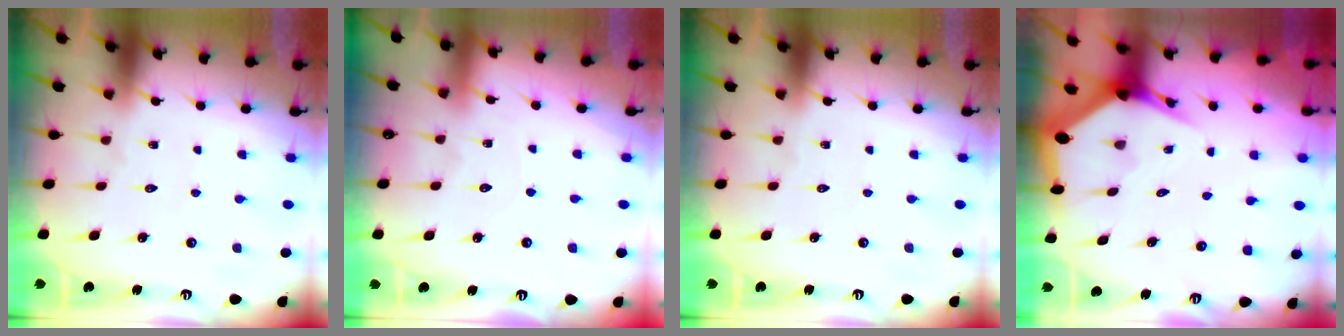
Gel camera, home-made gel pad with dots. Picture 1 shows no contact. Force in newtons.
{"total": 4.3, "press": 4.2, "slide": 0.5}
{"total": 0.0}
{"total": 3.7, "press": 3.7, "slide": 0.4}